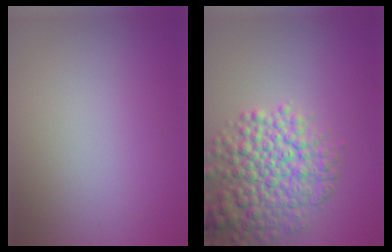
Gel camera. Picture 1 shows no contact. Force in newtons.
{"total": 7.2, "press": 7.2, "slide": 0.3}